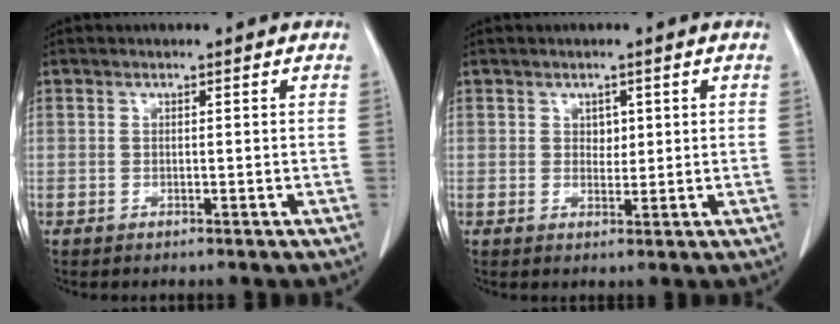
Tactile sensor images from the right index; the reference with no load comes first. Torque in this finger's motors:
{"motor_torque": [-0.12, 0.18, -0.01, 0.00]}